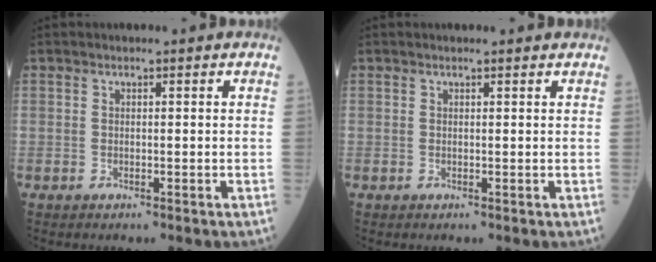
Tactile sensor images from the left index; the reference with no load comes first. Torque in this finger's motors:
{"motor_torque": [0.51, -1.15, -0.19, -0.01]}